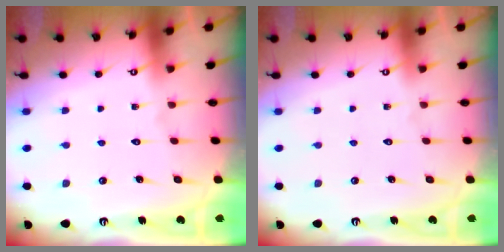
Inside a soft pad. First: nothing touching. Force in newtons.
{"total": 0.0}